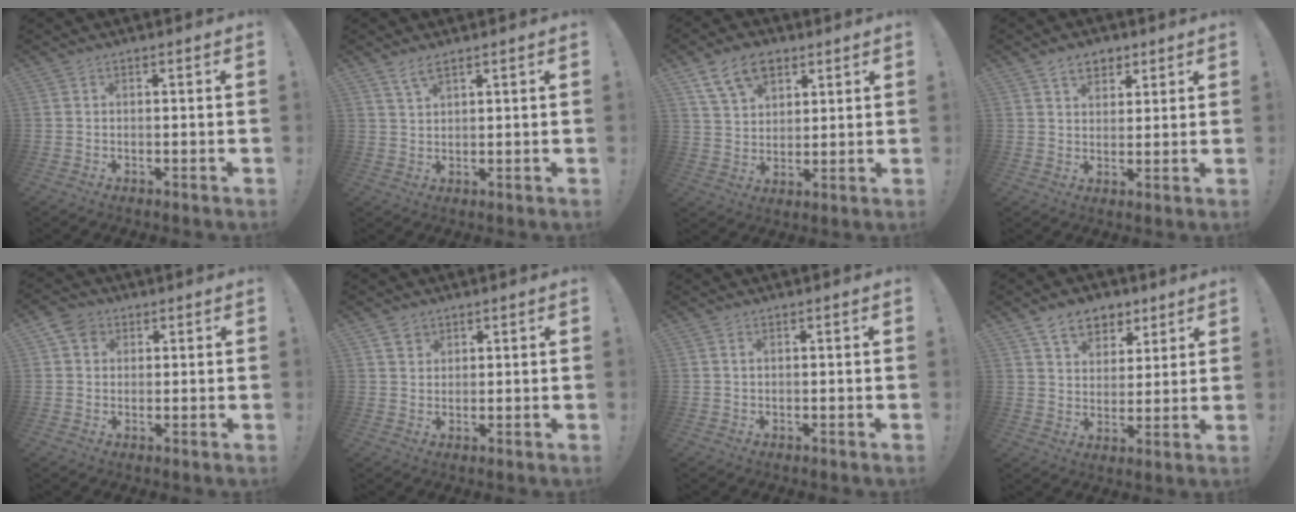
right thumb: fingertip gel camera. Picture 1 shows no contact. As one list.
[{"total": 3.6, "force": [2.6, 1.0, 2.3], "torque": [-0.047, -0.012, 0.047]}, {"total": 11.9, "force": [6.8, 7.8, 6.0], "torque": [-0.095, -0.024, 0.129]}, {"total": 6.5, "force": [3.8, 4.5, 2.7], "torque": [-0.032, -0.015, 0.070]}, {"total": 4.9, "force": [2.0, 4.1, 1.9], "torque": [-0.035, 0.000, 0.039]}, {"total": 3.1, "force": [2.2, 2.1, 0.5], "torque": [0.003, -0.012, 0.038]}, {"total": 0.7, "force": [0.2, 0.1, 0.7], "torque": [-0.018, 0.003, 0.005]}, {"total": 10.0, "force": [6.4, 6.7, 3.6], "torque": [-0.047, -0.037, 0.123]}]